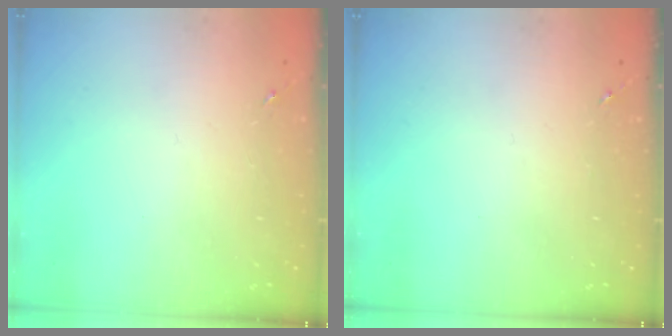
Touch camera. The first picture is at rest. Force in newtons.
{"total": 0.0}